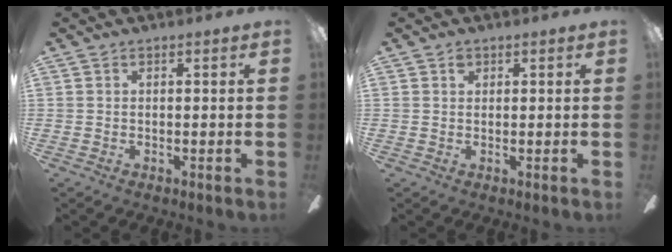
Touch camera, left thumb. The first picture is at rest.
{"total": 1.2, "force": [0.7, 0.9, 0.5], "torque": [-0.004, -0.004, 0.012]}